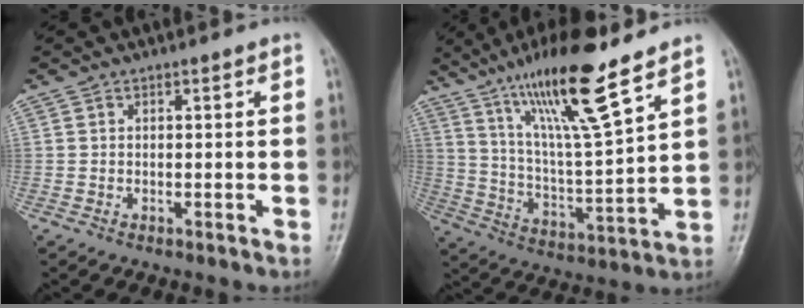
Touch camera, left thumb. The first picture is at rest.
{"total": 17.9, "force": [12.0, 2.4, 13.1], "torque": [-0.221, -0.061, 0.220]}